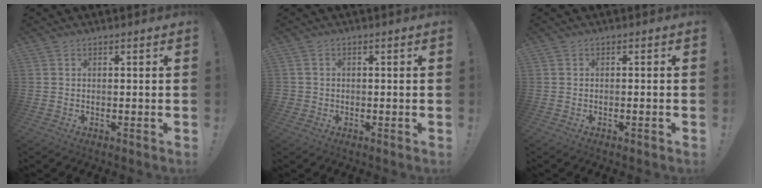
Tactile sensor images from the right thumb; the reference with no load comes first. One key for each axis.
{"total": 1.5, "fx": -0.2, "fy": 1.4, "fz": 0.3, "tx": -0.013, "ty": 0.006, "tz": -0.002}
{"total": 1.1, "fx": -0.7, "fy": -0.1, "fz": 0.7, "tx": -0.016, "ty": 0.002, "tz": -0.013}